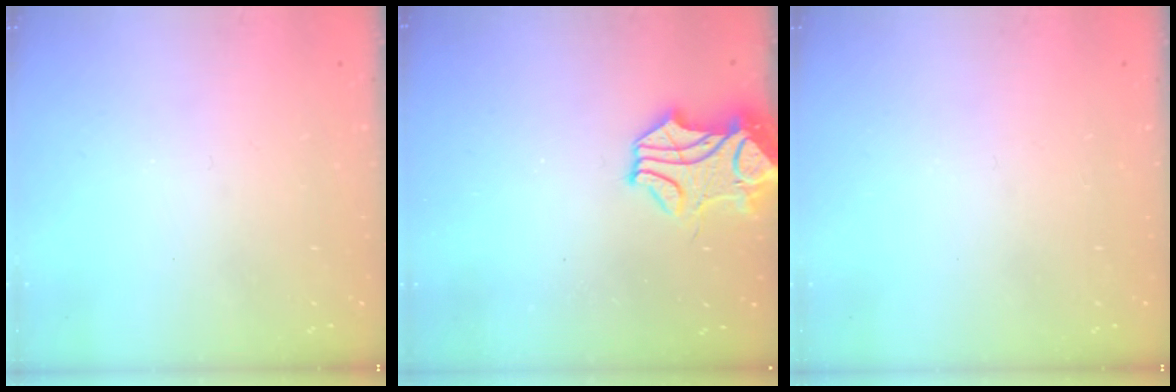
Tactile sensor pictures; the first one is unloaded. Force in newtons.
{"total": 2.2, "press": 1.8, "slide": 1.1}
{"total": 0.0}